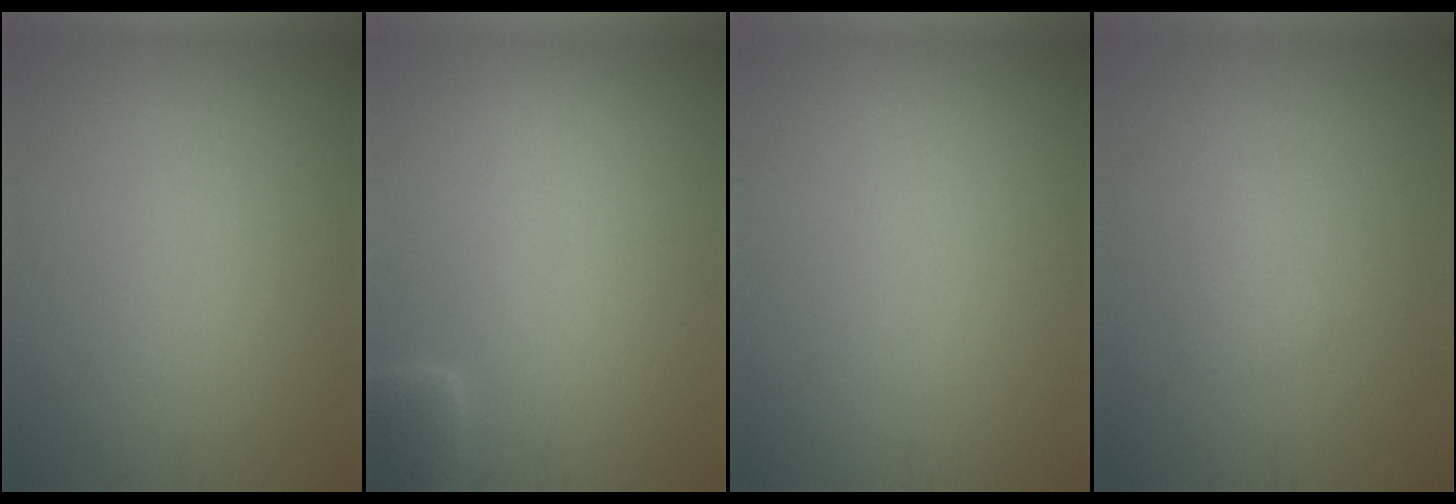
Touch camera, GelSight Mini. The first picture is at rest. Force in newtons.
{"total": 1.9, "press": 1.9, "slide": 0.2}
{"total": 0.0}
{"total": 1.1, "press": 1.1, "slide": 0.1}